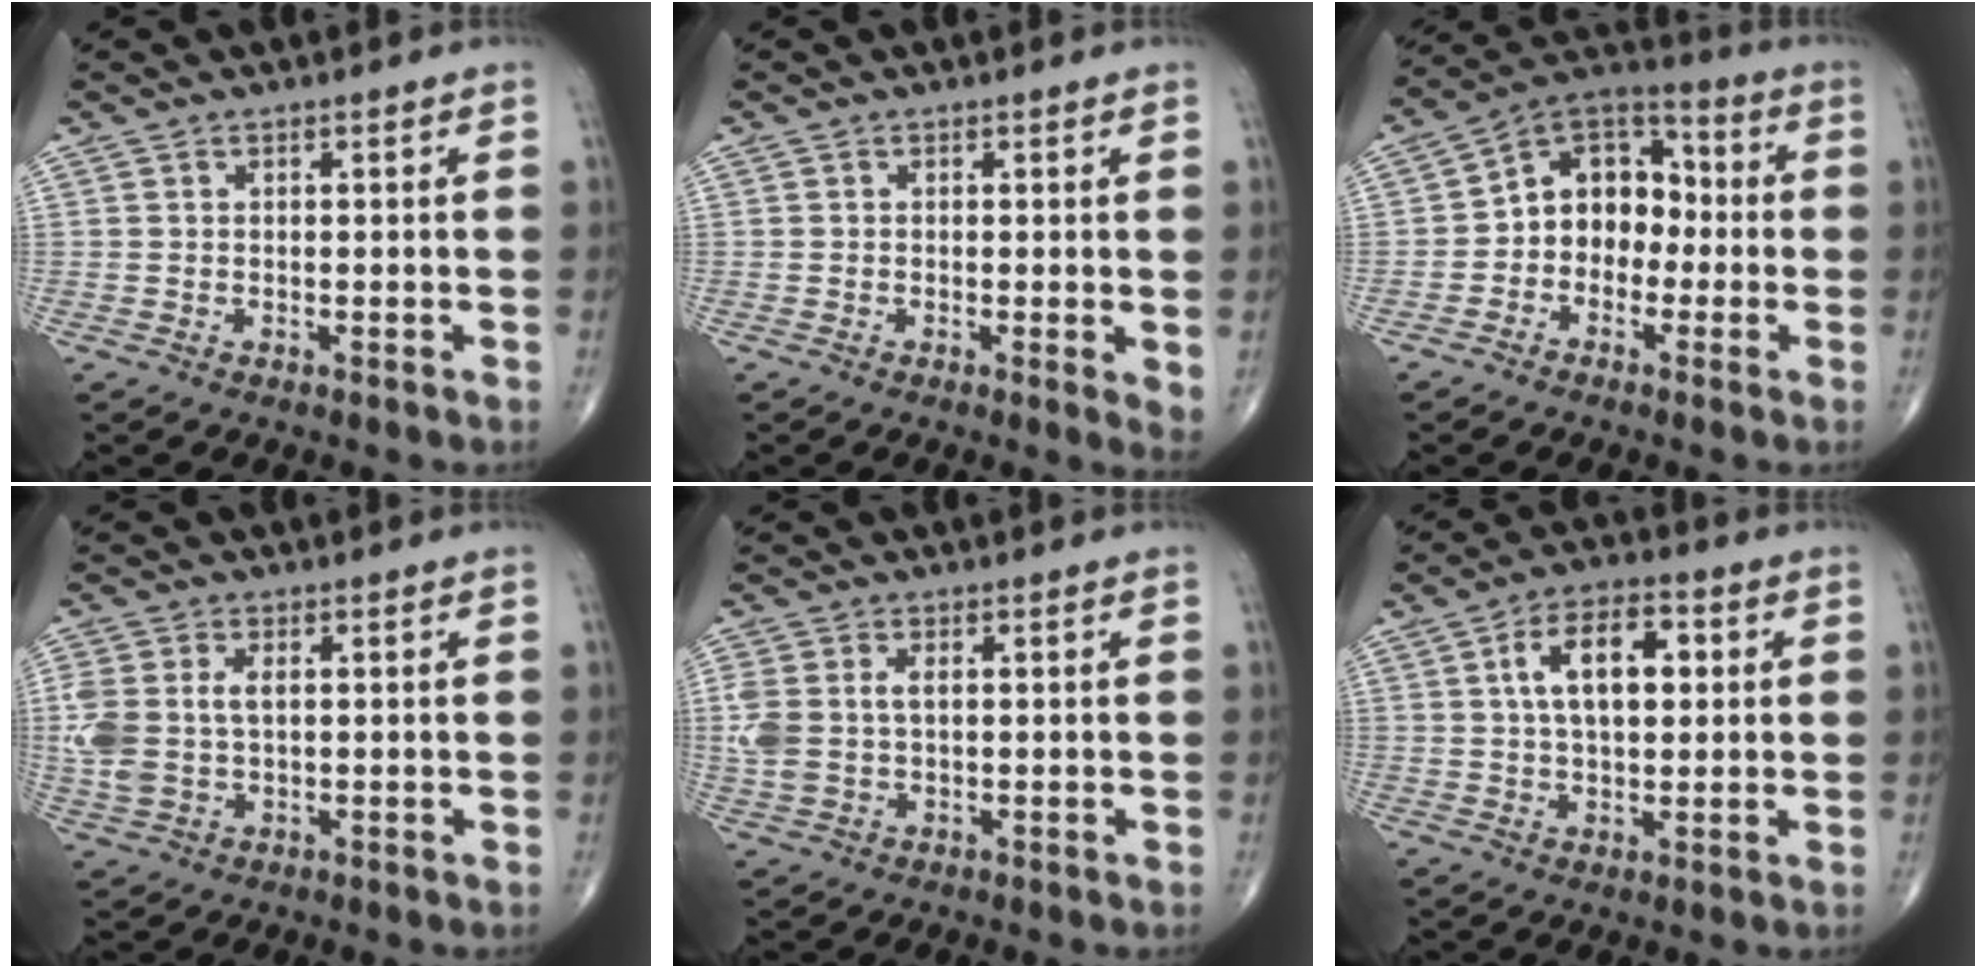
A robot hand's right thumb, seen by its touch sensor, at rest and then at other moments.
{"total": 2.8, "force": [-0.1, 0.7, 2.7], "torque": [-0.039, -0.010, -0.007]}
{"total": 11.4, "force": [-1.5, 8.9, 7.1], "torque": [-0.071, 0.042, -0.045]}
{"total": 8.8, "force": [0.7, 5.5, 6.9], "torque": [-0.174, 0.008, 0.022]}
{"total": 6.9, "force": [0.6, 4.3, 5.4], "torque": [-0.141, 0.013, 0.018]}
{"total": 11.1, "force": [2.3, 5.9, 9.0], "torque": [-0.139, 0.009, 0.034]}